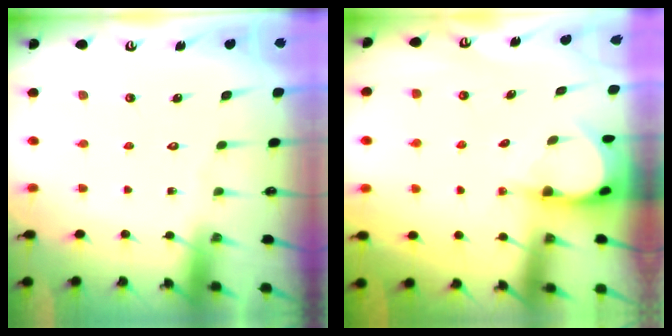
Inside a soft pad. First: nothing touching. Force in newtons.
{"total": 3.9, "press": 3.9, "slide": 0.2}